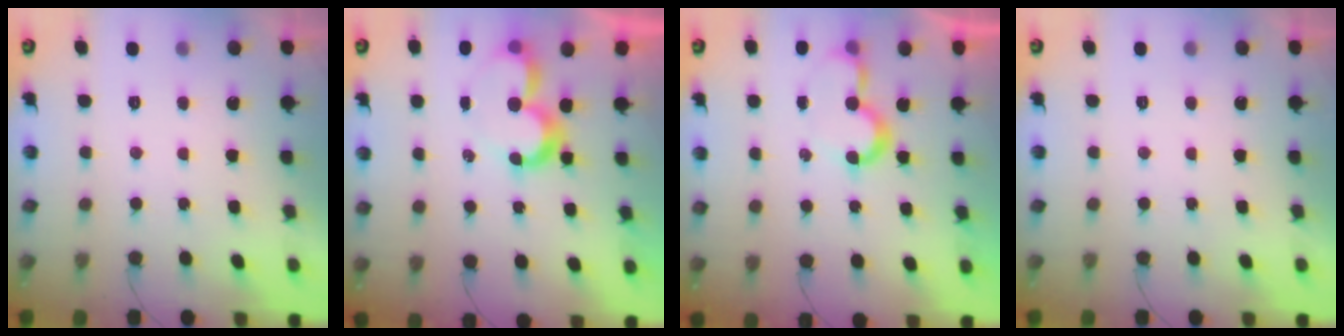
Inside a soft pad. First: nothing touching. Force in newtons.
{"total": 8.6, "press": 8.5, "slide": 0.8}
{"total": 7.6, "press": 7.5, "slide": 0.7}
{"total": 1.8, "press": 1.8, "slide": 0.0}